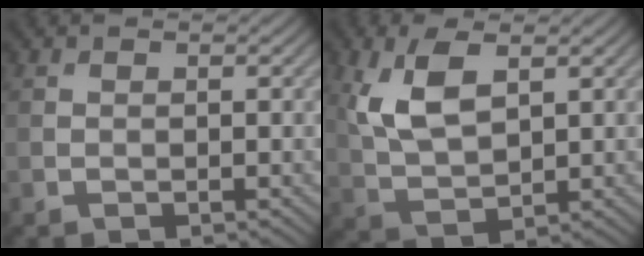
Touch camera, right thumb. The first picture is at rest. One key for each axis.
{"total": 7.4, "fx": 2.6, "fy": 3.6, "fz": 5.9, "tx": -0.135, "ty": 0.001, "tz": 0.052}